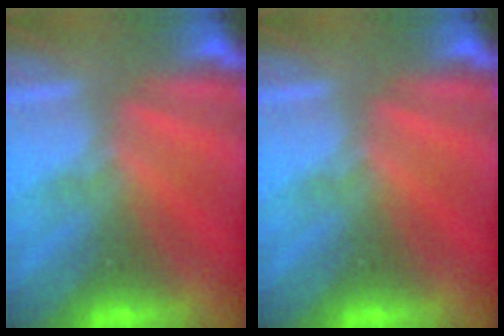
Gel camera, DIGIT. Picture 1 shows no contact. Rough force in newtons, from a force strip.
{"total": 0.0}